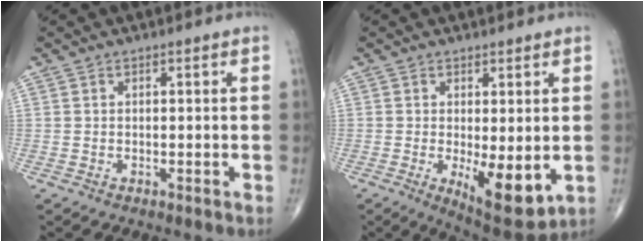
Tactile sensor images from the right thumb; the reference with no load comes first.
{"total": 9.5, "force": [-1.6, 3.4, 8.7], "torque": [-0.123, -0.028, -0.012]}